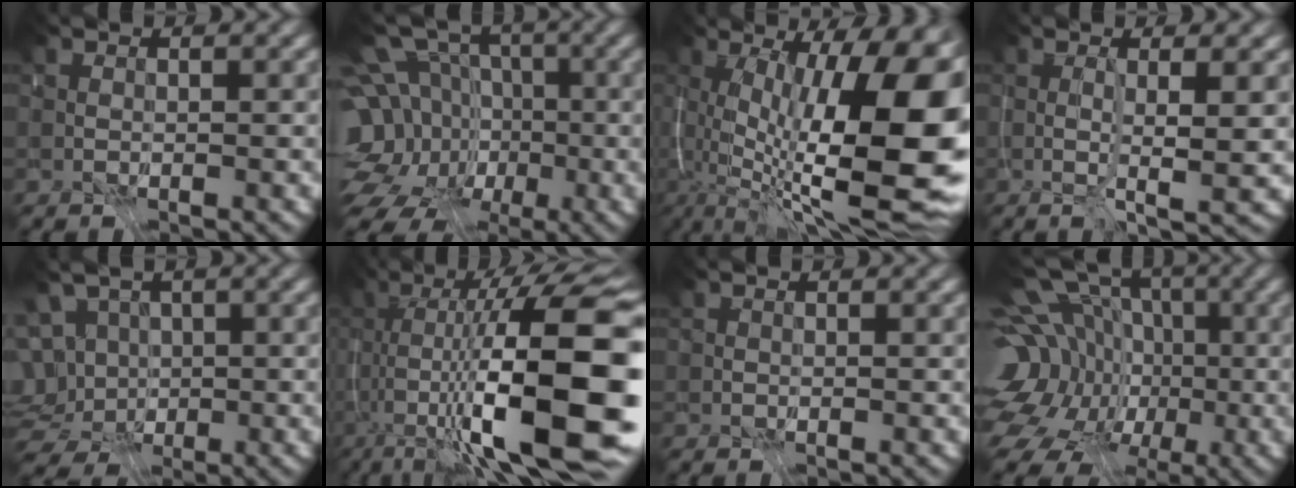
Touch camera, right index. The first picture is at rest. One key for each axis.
{"total": 14.4, "fx": -4.5, "fy": 11.9, "fz": 6.8, "tx": -0.154, "ty": -0.026, "tz": -0.080}
{"total": 17.0, "fx": -1.7, "fy": 3.4, "fz": 16.5, "tx": -0.200, "ty": -0.012, "tz": -0.028}
{"total": 2.5, "fx": 0.1, "fy": -1.6, "fz": 1.9, "tx": -0.011, "ty": -0.023, "tz": 0.012}
{"total": 8.8, "fx": -1.9, "fy": 6.6, "fz": 5.5, "tx": -0.094, "ty": -0.002, "tz": -0.045}
{"total": 14.3, "fx": -4.5, "fy": 0.5, "fz": 13.6, "tx": -0.178, "ty": 0.015, "tz": -0.072}
{"total": 0.7, "fx": -0.2, "fy": -0.5, "fz": -0.4, "tx": 0.008, "ty": -0.003, "tz": -0.005}
{"total": 14.1, "fx": -3.1, "fy": 11.1, "fz": 8.1, "tx": -0.142, "ty": 0.001, "tz": -0.056}